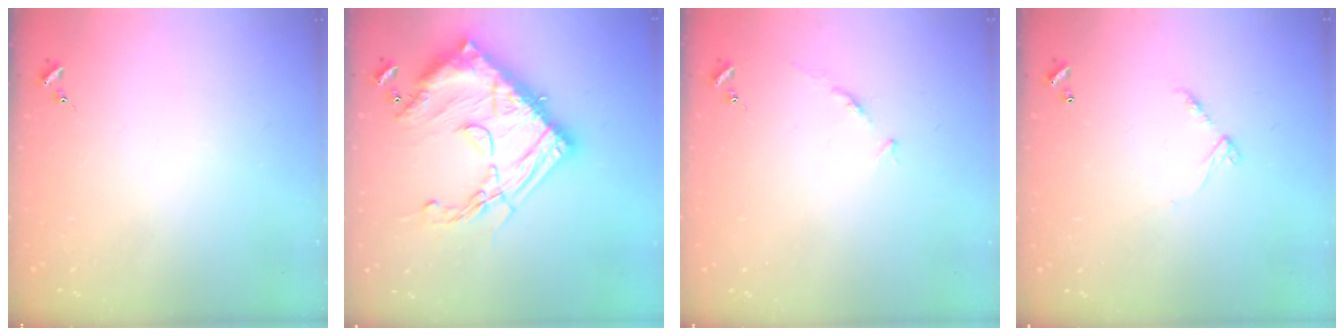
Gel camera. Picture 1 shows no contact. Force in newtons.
{"total": 29.9, "press": 29.8, "slide": 2.4}
{"total": 3.8, "press": 3.8, "slide": 0.5}
{"total": 6.5, "press": 6.5, "slide": 0.5}